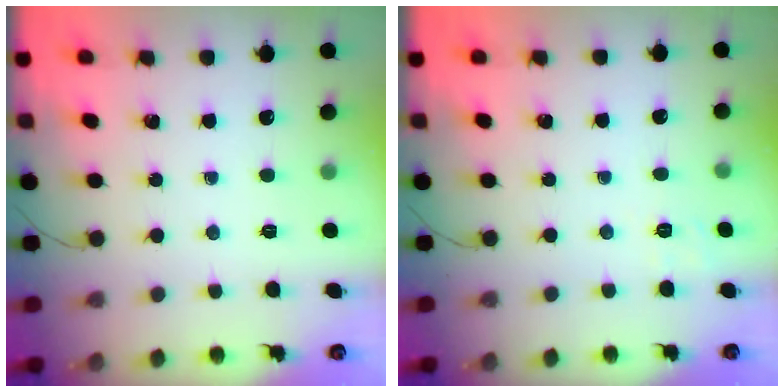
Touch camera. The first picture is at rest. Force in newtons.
{"total": 1.9, "press": 0.8, "slide": 1.7}